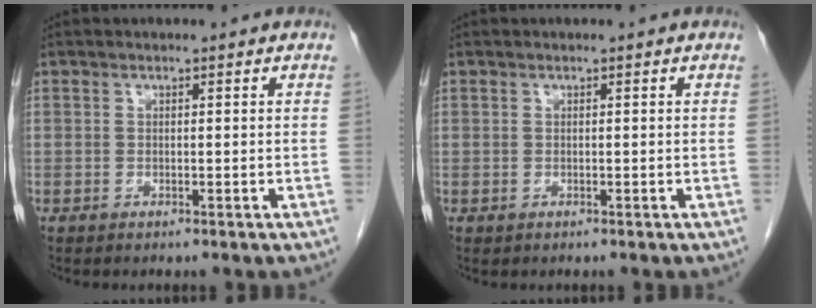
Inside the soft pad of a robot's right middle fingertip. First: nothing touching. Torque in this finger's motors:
{"motor_torque": [0.33, -0.05, -0.02, -0.01]}